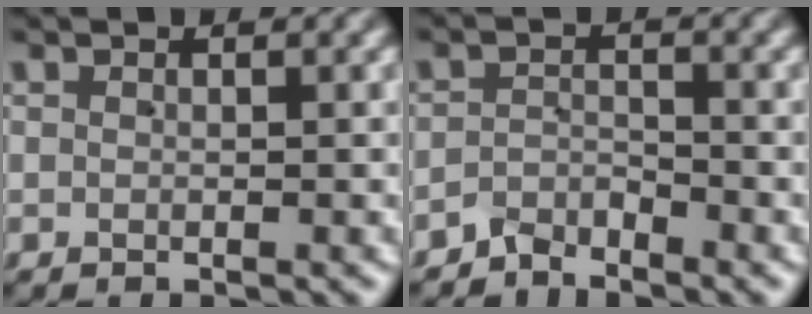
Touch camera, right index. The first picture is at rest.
{"total": 2.6, "force": [-2.5, 0.5, -0.1], "torque": [0.008, 0.003, -0.052]}